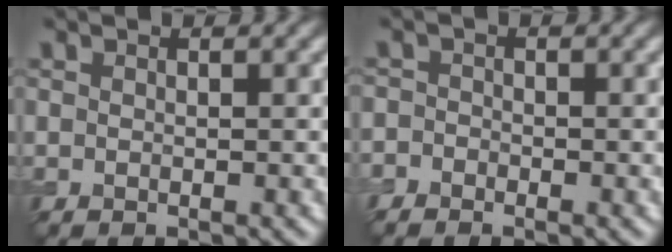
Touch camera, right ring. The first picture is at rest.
{"total": 1.4, "force": [-1.1, 0.9, 0.2], "torque": [0.002, 0.003, -0.026]}